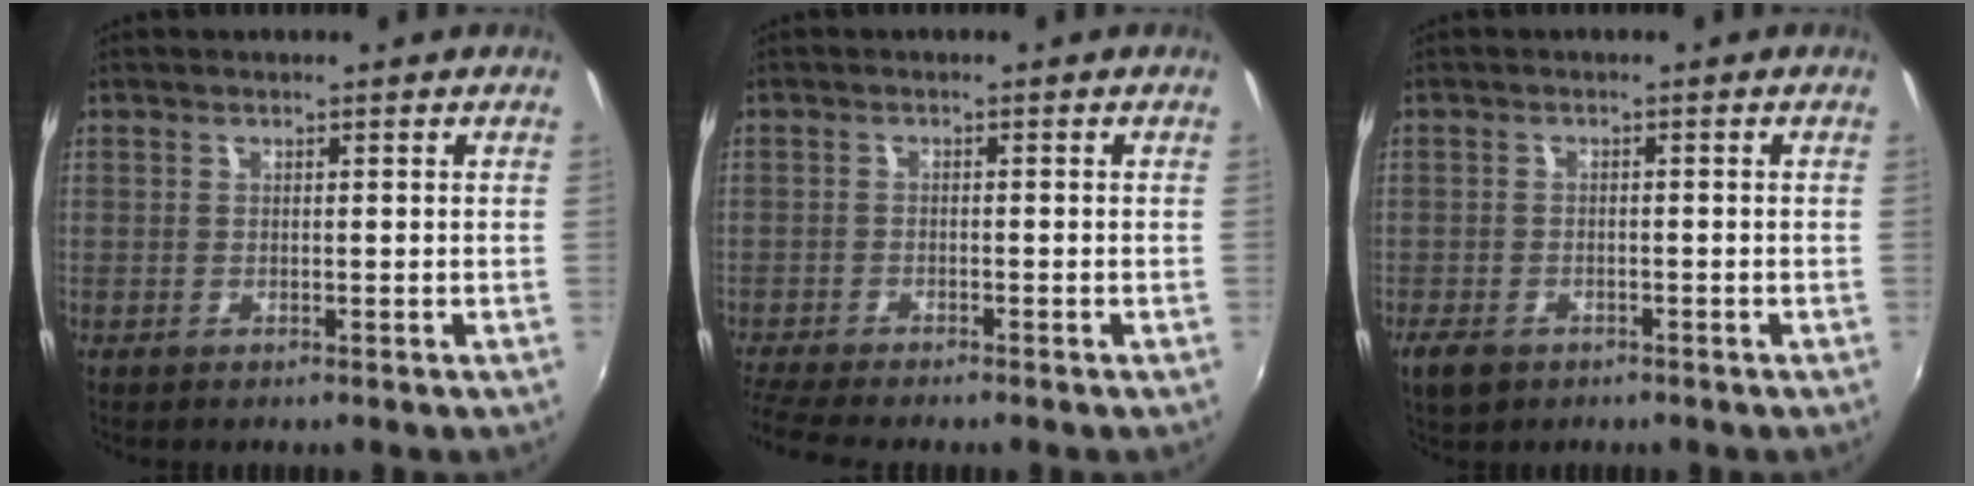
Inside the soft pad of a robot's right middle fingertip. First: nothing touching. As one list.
[{"total": 6.3, "force": [-5.7, 0.3, 2.6], "torque": [-0.077, -0.028, -0.100]}, {"total": 4.4, "force": [-2.8, 2.7, 2.1], "torque": [-0.054, -0.009, -0.049]}]